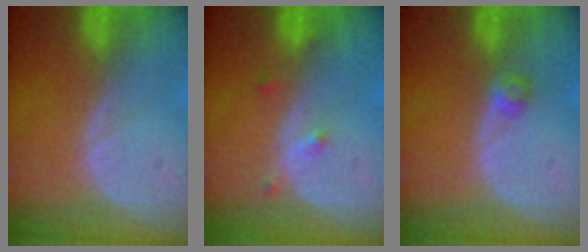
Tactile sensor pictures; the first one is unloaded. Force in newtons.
{"total": 1.9, "press": 1.5, "slide": 1.0}
{"total": 2.0, "press": 1.7, "slide": 1.1}